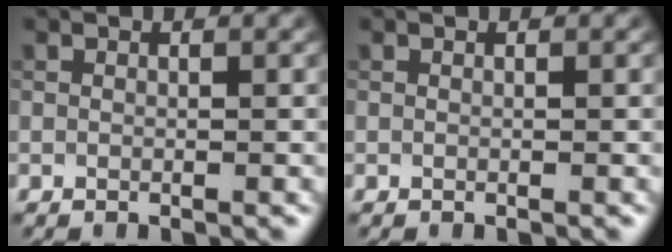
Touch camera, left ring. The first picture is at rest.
{"total": 0.0}